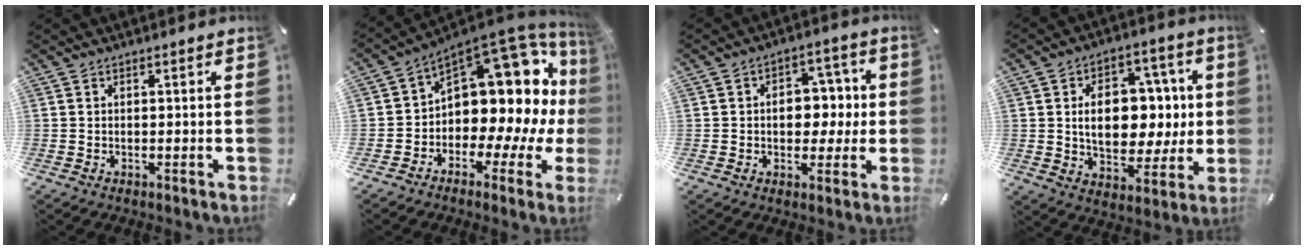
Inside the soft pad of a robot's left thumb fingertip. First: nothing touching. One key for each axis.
{"total": 17.0, "fx": 6.2, "fy": 10.8, "fz": 11.6, "tx": -0.152, "ty": -0.078, "tz": 0.111}
{"total": 8.9, "fx": 0.1, "fy": 7.0, "fz": 5.4, "tx": -0.064, "ty": 0.006, "tz": 0.000}
{"total": 14.8, "fx": 1.4, "fy": 10.9, "fz": 9.9, "tx": -0.151, "ty": 0.003, "tz": 0.032}